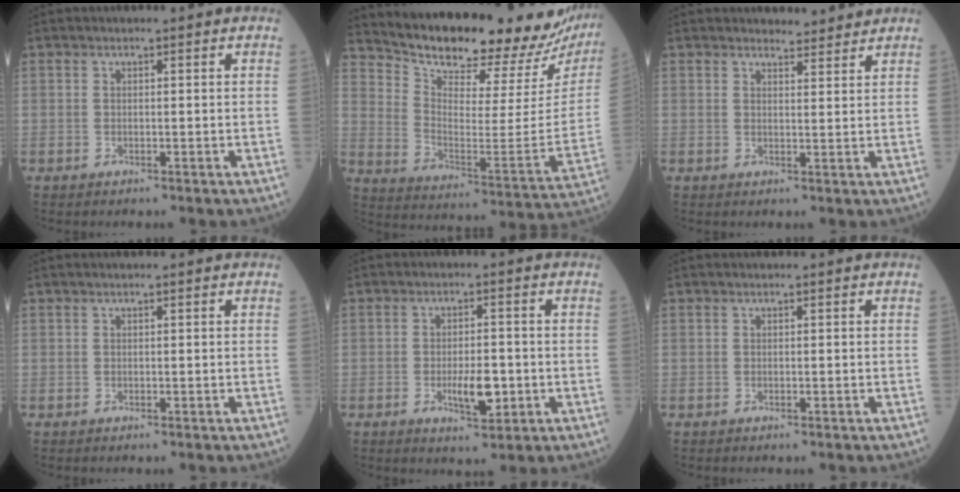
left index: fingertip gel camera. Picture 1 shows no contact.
{"total": 25.9, "force": [24.0, 5.0, 8.1], "torque": [-0.141, -0.096, 0.322]}
{"total": 3.4, "force": [3.4, 0.7, -0.1], "torque": [-0.004, 0.000, 0.042]}
{"total": 0.6, "force": [0.5, 0.1, 0.4], "torque": [-0.011, 0.008, 0.006]}
{"total": 5.3, "force": [-1.3, 1.9, 4.7], "torque": [-0.082, -0.003, -0.016]}
{"total": 0.0}